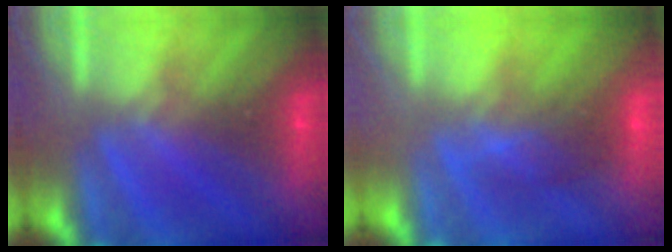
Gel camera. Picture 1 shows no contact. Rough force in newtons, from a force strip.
{"total": 2.8}